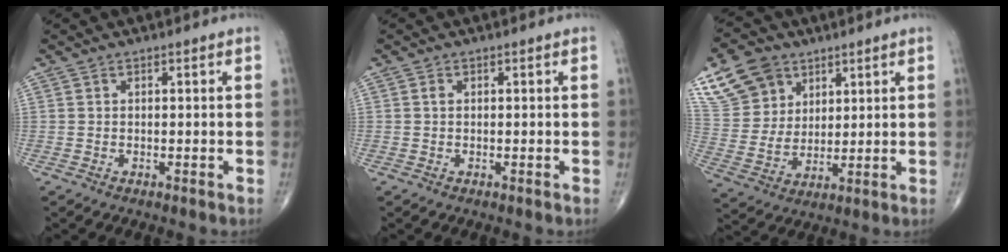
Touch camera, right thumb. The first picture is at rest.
{"total": 0.6, "force": [0.1, 0.5, 0.3], "torque": [-0.006, 0.001, 0.000]}
{"total": 13.4, "force": [7.6, 9.6, 5.2], "torque": [-0.079, -0.018, 0.156]}